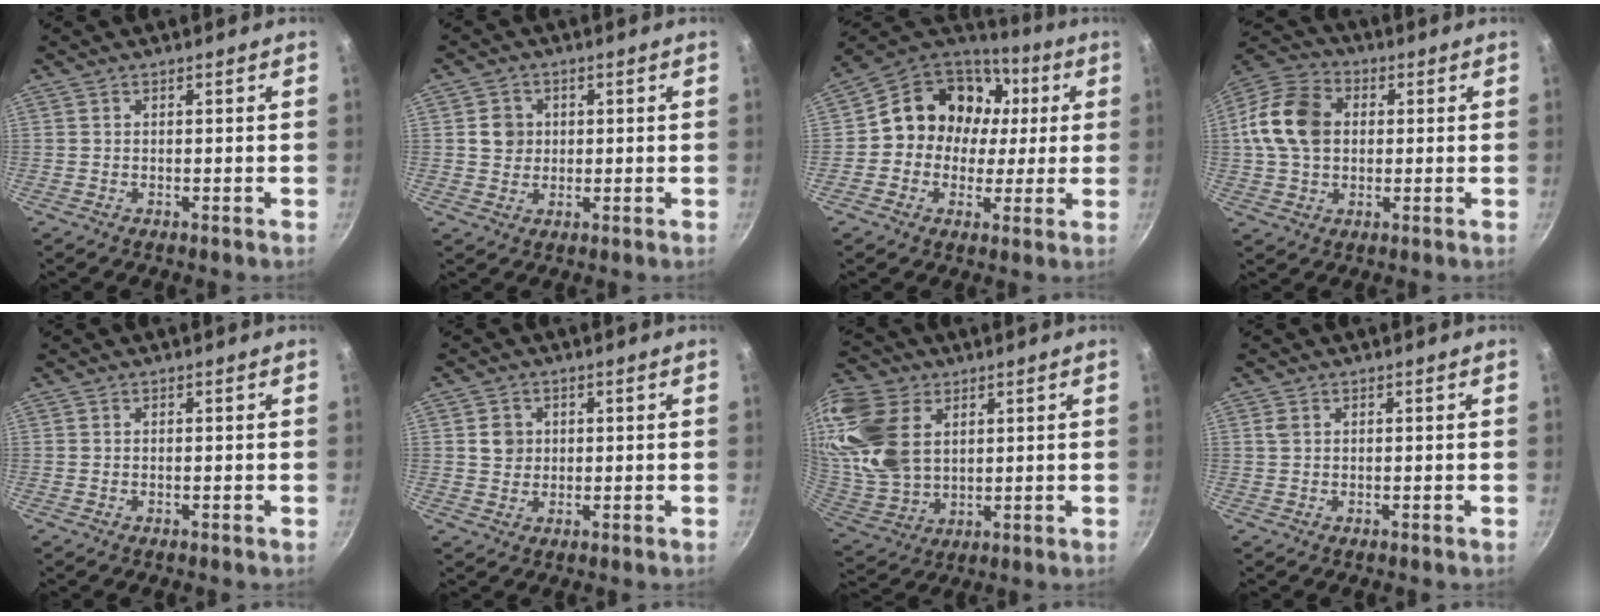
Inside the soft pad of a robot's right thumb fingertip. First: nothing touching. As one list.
[{"total": 4.7, "force": [0.6, 4.4, 1.8], "torque": [-0.005, 0.005, 0.006]}, {"total": 16.4, "force": [2.4, 14.2, 7.8], "torque": [-0.093, 0.030, 0.026]}, {"total": 13.5, "force": [1.3, 10.0, 9.0], "torque": [-0.151, 0.020, 0.010]}, {"total": 0.0}, {"total": 2.6, "force": [0.4, 2.5, 0.9], "torque": [-0.002, 0.005, 0.006]}, {"total": 20.8, "force": [7.3, 14.3, 13.2], "torque": [-0.275, -0.024, 0.151]}, {"total": 1.2, "force": [0.5, 0.9, 0.7], "torque": [-0.015, 0.002, 0.009]}]